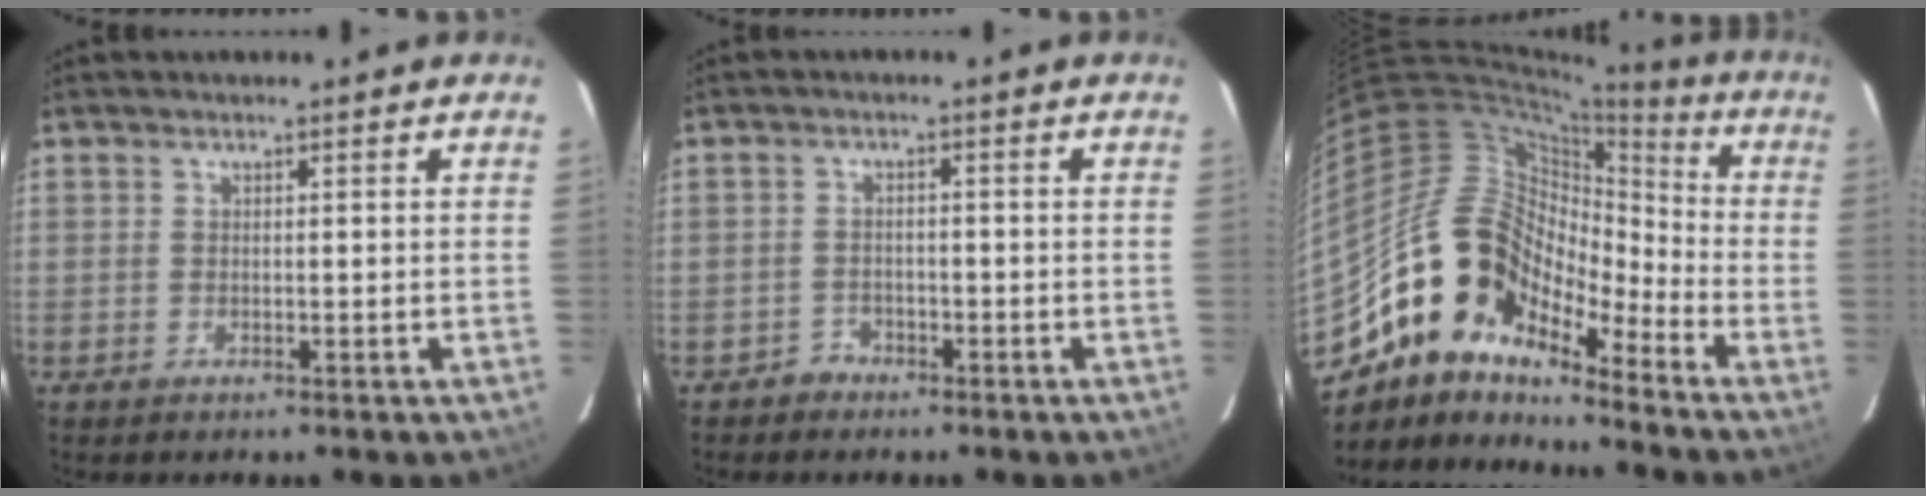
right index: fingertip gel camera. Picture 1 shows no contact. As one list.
[{"total": 2.3, "force": [-1.7, 1.5, -0.2], "torque": [0.001, 0.009, -0.028]}, {"total": 15.9, "force": [-11.1, 8.3, 7.7], "torque": [-0.137, 0.014, -0.225]}]